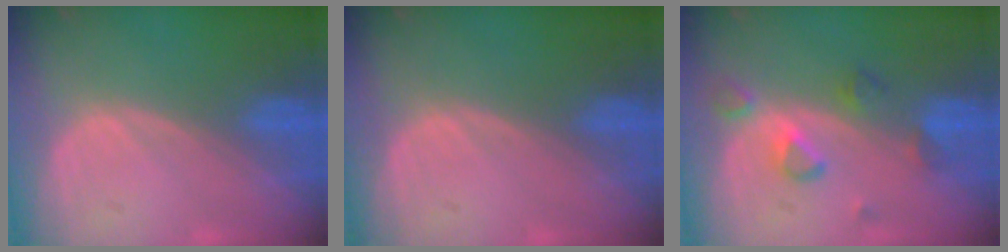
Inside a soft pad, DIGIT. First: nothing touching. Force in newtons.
{"total": 0.0}
{"total": 4.4, "press": 4.3, "slide": 0.7}